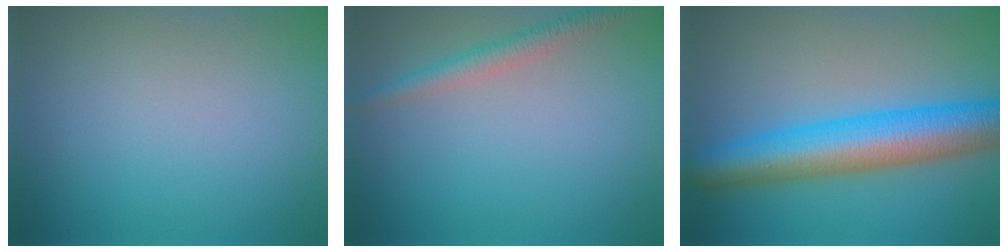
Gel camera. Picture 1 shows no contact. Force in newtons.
{"total": 2.3, "press": 2.3, "slide": 0.1}
{"total": 8.7, "press": 8.7, "slide": 0.2}